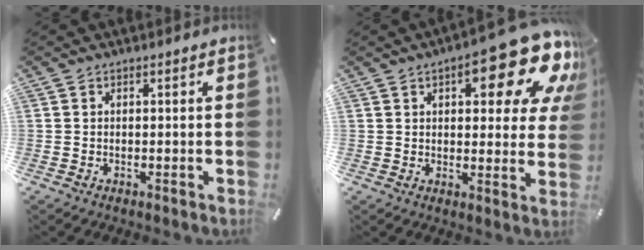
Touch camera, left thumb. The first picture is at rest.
{"total": 18.7, "force": [9.0, 7.8, 14.4], "torque": [-0.176, -0.051, 0.141]}